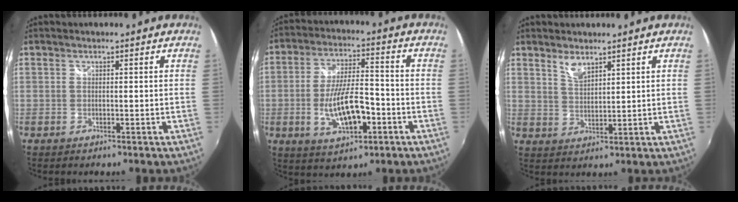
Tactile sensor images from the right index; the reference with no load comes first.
{"total": 12.2, "force": [-3.9, 4.5, 10.6], "torque": [-0.205, -0.006, -0.059]}
{"total": 3.7, "force": [2.9, 1.1, 2.1], "torque": [-0.036, -0.002, 0.053]}